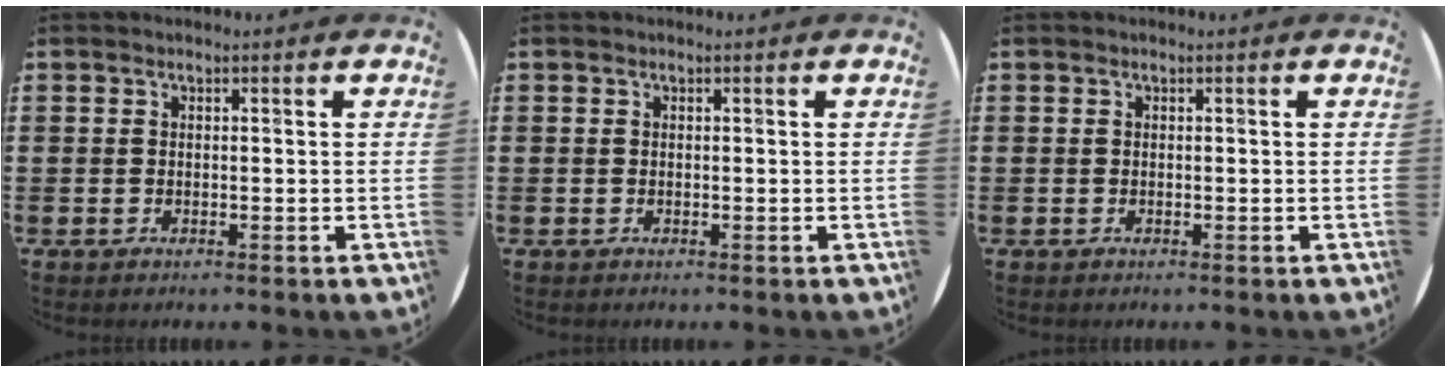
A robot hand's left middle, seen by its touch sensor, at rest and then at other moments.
{"total": 0.0}
{"total": 0.0}